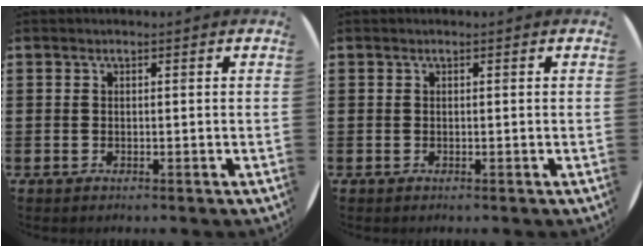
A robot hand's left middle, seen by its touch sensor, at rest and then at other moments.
{"total": 0.0}